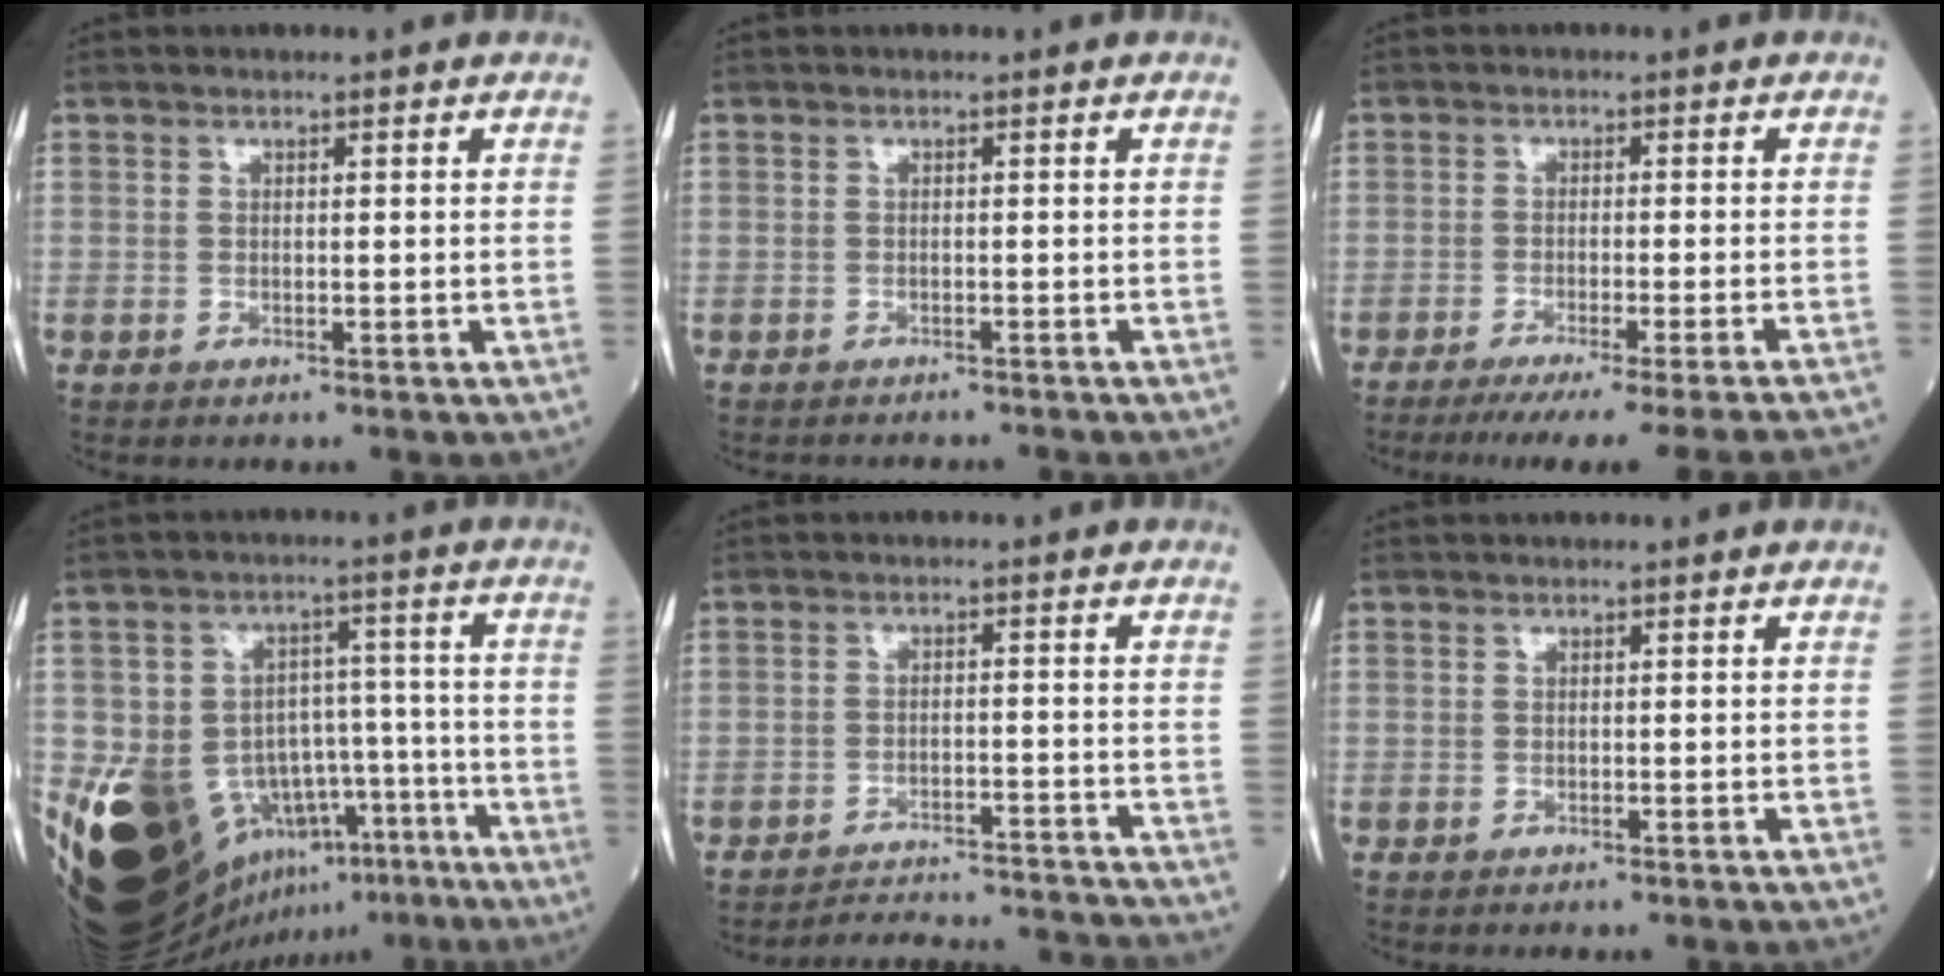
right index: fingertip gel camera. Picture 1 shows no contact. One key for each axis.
{"total": 4.5, "fx": -4.3, "fy": 0.7, "fz": 1.1, "tx": -0.010, "ty": -0.009, "tz": -0.053}
{"total": 17.6, "fx": -16.0, "fy": -2.1, "fz": 7.0, "tx": -0.057, "ty": -0.054, "tz": -0.211}
{"total": 24.2, "fx": -11.6, "fy": 15.7, "fz": 14.3, "tx": -0.267, "ty": 0.034, "tz": -0.164}
{"total": 13.0, "fx": -12.9, "fy": 0.2, "fz": 1.7, "tx": -0.020, "ty": 0.006, "tz": -0.168}
{"total": 0.0}